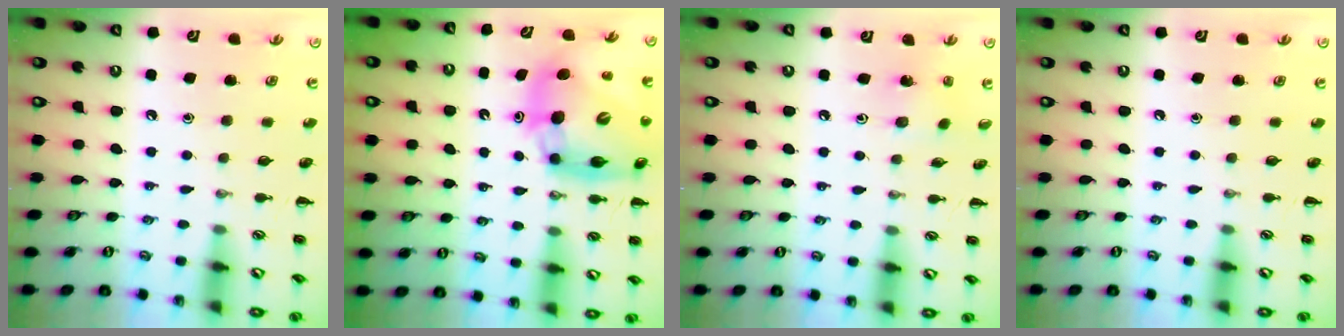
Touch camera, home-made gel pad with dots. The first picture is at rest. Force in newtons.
{"total": 14.1, "press": 13.5, "slide": 4.2}
{"total": 2.7, "press": 2.6, "slide": 0.7}
{"total": 0.0}